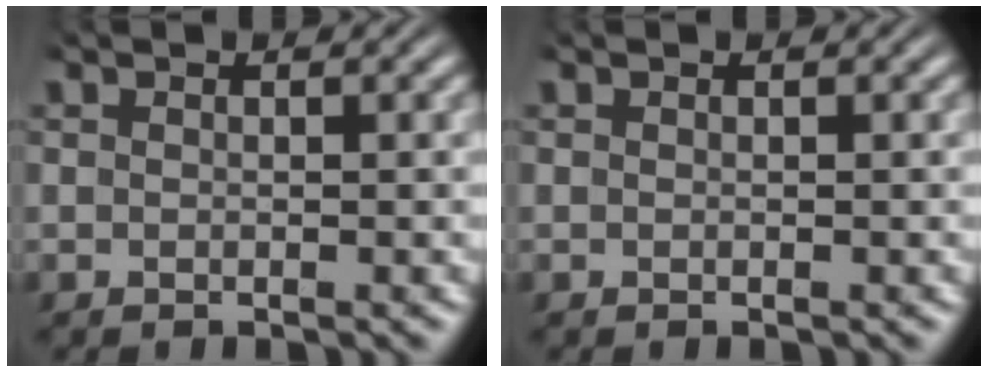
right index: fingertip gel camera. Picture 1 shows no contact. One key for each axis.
{"total": 0.0}